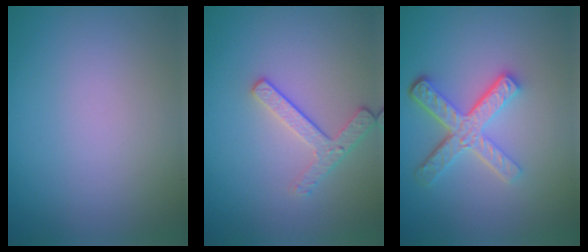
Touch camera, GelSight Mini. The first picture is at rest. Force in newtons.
{"total": 2.5, "press": 2.2, "slide": 1.1}
{"total": 4.9, "press": 3.6, "slide": 3.3}